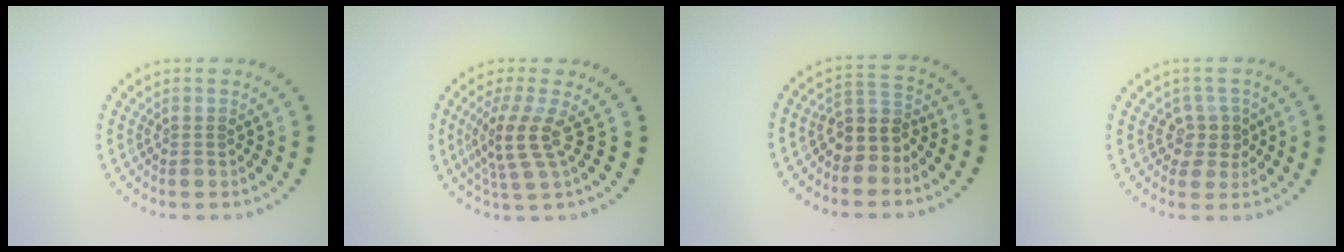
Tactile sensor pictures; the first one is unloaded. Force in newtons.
{"total": 3.3, "press": 2.7, "slide": 1.9}
{"total": 3.2, "press": 2.6, "slide": 1.8}
{"total": 2.2, "press": 1.9, "slide": 1.1}